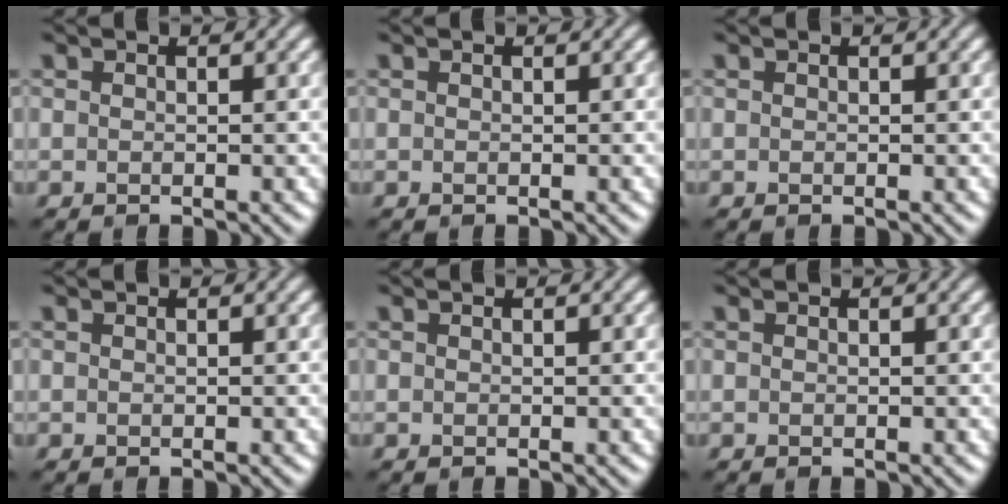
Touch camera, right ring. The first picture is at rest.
{"total": 0.0}
{"total": 0.0}
{"total": 0.0}
{"total": 0.0}
{"total": 0.0}